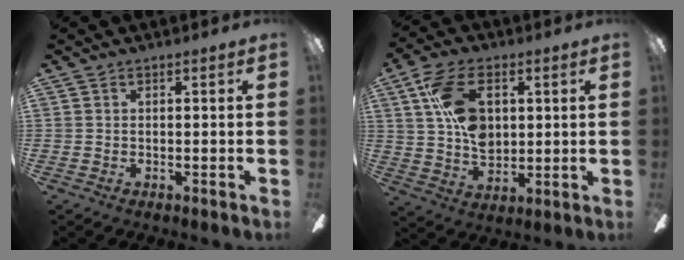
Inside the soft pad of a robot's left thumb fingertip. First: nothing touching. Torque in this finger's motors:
{"motor_torque": [1.53, 1.53, 1.30, -0.37, 0.41]}